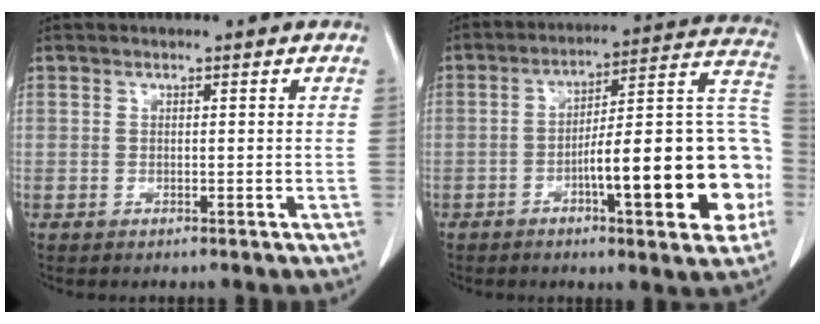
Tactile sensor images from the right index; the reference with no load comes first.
{"total": 20.3, "force": [-5.8, 3.3, 19.2], "torque": [-0.207, 0.032, -0.076]}